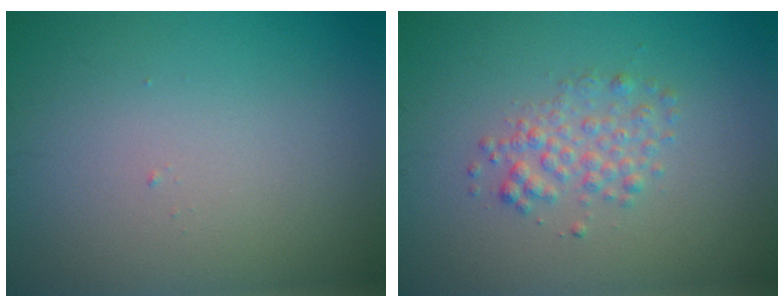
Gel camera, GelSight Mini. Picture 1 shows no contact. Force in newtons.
{"total": 2.1, "press": 2.1, "slide": 0.1}